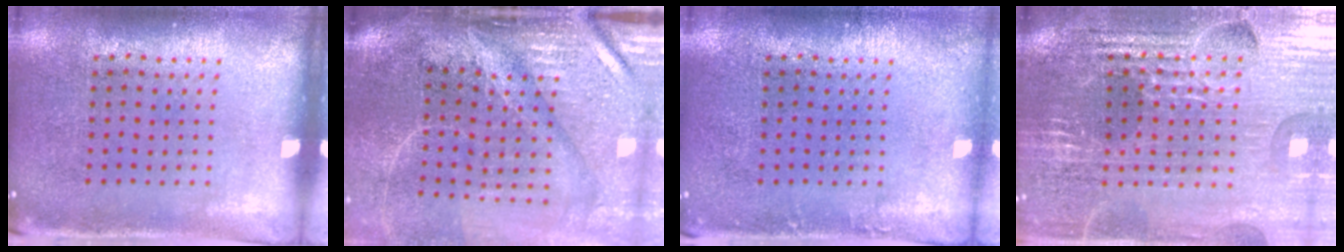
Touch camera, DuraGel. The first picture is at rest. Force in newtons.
{"total": 4.6, "press": 3.8, "slide": 2.5}
{"total": 0.7, "press": 0.7, "slide": 0.1}
{"total": 4.4, "press": 4.2, "slide": 1.2}